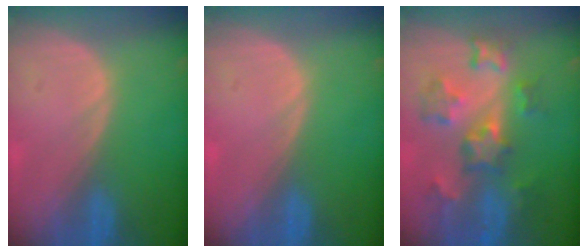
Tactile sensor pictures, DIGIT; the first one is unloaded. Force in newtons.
{"total": 0.0}
{"total": 8.8, "press": 7.8, "slide": 4.2}